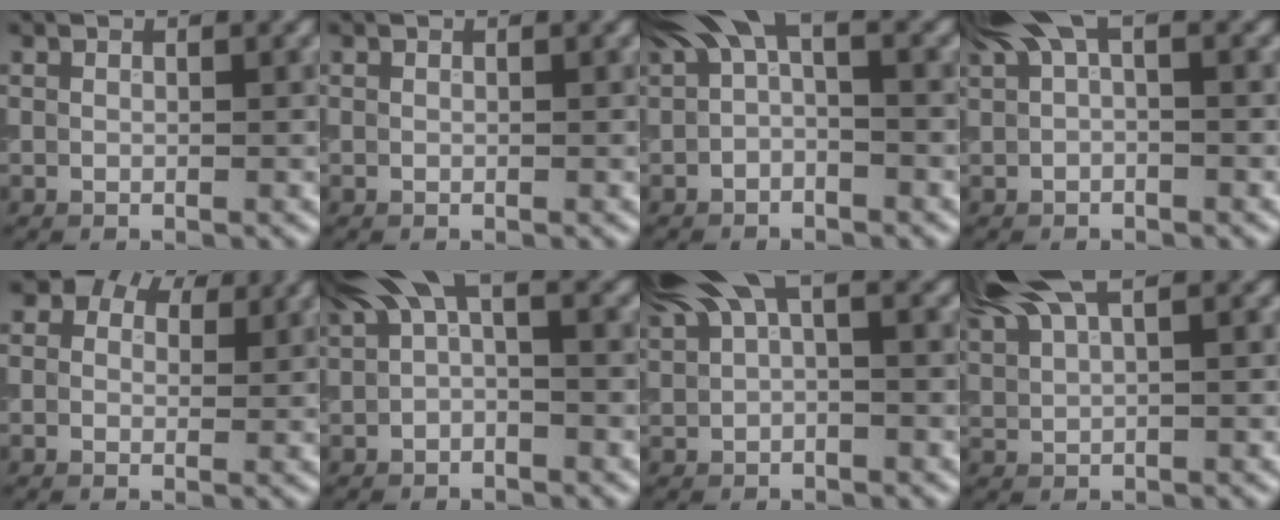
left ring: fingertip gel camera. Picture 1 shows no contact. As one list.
[{"total": 0.0}, {"total": 3.8, "force": [0.9, 1.7, 3.3], "torque": [-0.048, 0.014, 0.006]}, {"total": 3.5, "force": [1.7, 1.1, 2.8], "torque": [-0.049, 0.007, 0.025]}, {"total": 4.0, "force": [2.3, 2.6, 2.0], "torque": [-0.021, 0.005, 0.011]}, {"total": 4.1, "force": [1.6, 1.7, 3.4], "torque": [-0.055, 0.011, 0.021]}, {"total": 4.5, "force": [2.5, 1.5, 3.4], "torque": [-0.062, 0.012, 0.041]}, {"total": 5.6, "force": [3.9, 1.5, 3.7], "torque": [-0.072, 0.014, 0.069]}]